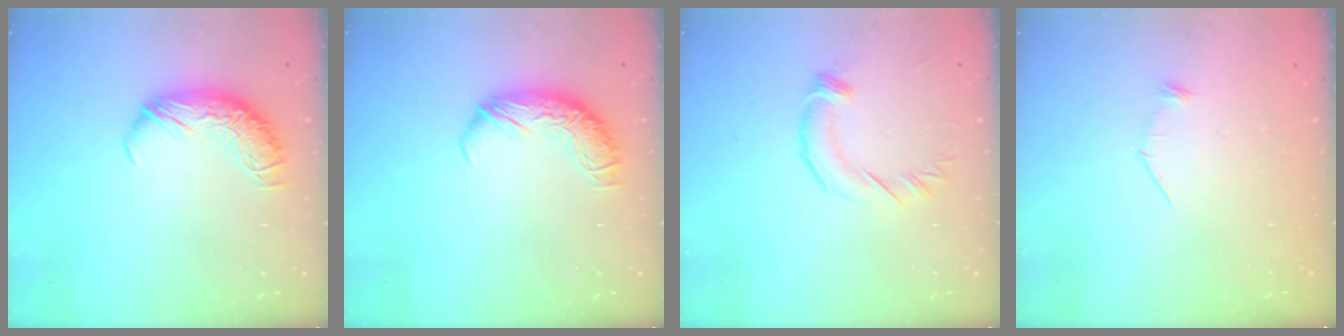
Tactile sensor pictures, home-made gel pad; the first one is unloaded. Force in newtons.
{"total": 0.0}
{"total": 2.5, "press": 2.5, "slide": 0.2}
{"total": 9.0, "press": 9.0, "slide": 0.6}